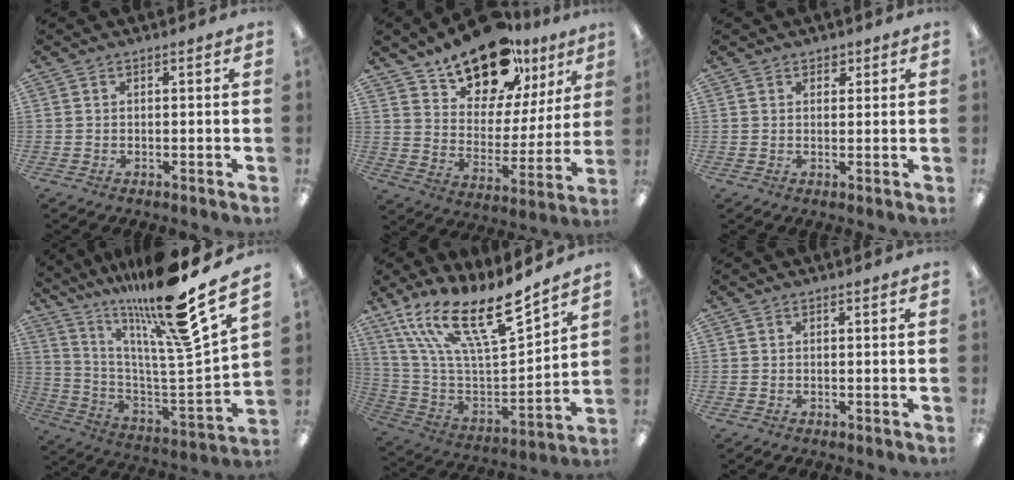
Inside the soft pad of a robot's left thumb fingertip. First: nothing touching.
{"total": 18.4, "force": [14.6, 8.6, 7.3], "torque": [-0.114, -0.104, 0.258]}
{"total": 1.9, "force": [1.4, 1.1, 0.5], "torque": [-0.002, -0.002, 0.024]}
{"total": 22.5, "force": [18.0, 0.7, 13.6], "torque": [-0.198, -0.160, 0.272]}
{"total": 17.5, "force": [12.7, 5.1, 10.8], "torque": [-0.198, -0.072, 0.217]}
{"total": 0.0}